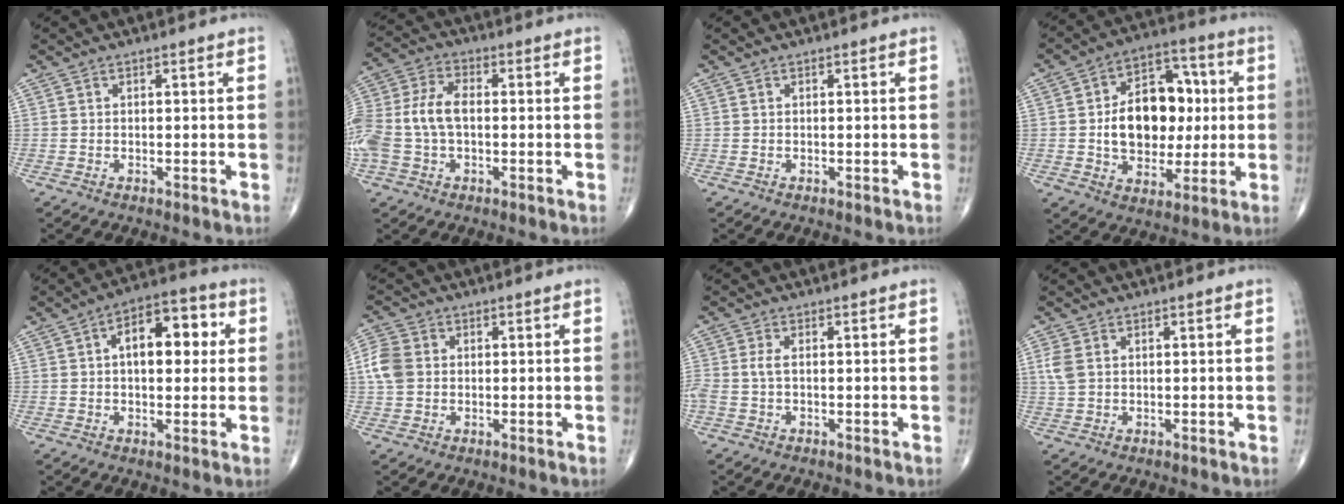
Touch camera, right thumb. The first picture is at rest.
{"total": 12.7, "force": [-0.8, 7.8, 10.0], "torque": [-0.241, 0.026, -0.017]}
{"total": 0.0}
{"total": 17.0, "force": [0.8, 11.9, 12.1], "torque": [-0.141, 0.025, 0.016]}
{"total": 12.0, "force": [2.3, 6.4, 9.8], "torque": [-0.114, 0.022, 0.028]}
{"total": 6.0, "force": [0.6, 4.8, 3.5], "torque": [-0.079, 0.008, 0.007]}
{"total": 2.4, "force": [-0.1, 1.1, 2.1], "torque": [-0.062, 0.000, -0.003]}
{"total": 3.2, "force": [0.9, 2.1, 2.2], "torque": [-0.063, 0.005, 0.020]}